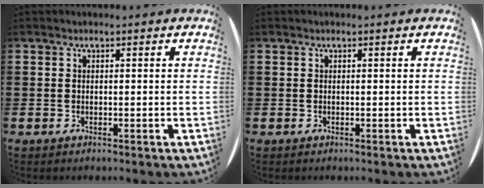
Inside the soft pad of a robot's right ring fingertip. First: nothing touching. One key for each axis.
{"total": 0.0}